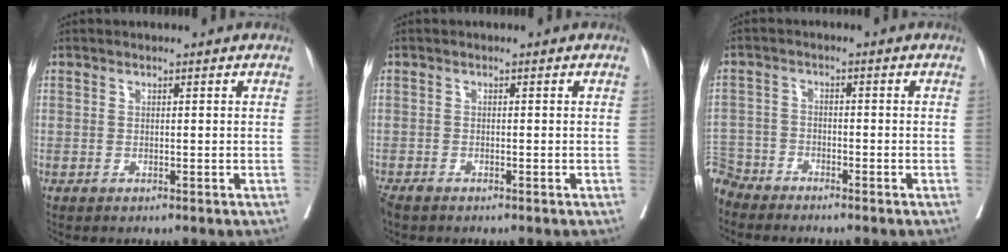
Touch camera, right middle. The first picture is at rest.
{"total": 2.6, "force": [-2.1, 0.9, 1.2], "torque": [-0.025, -0.008, -0.034]}
{"total": 5.4, "force": [-5.1, 1.5, -0.6], "torque": [0.018, -0.004, -0.105]}